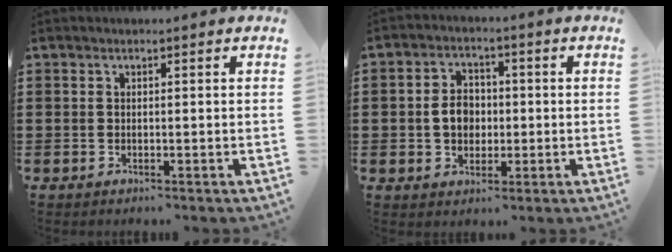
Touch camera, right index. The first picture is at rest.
{"total": 5.0, "force": [-0.4, 3.9, 3.1], "torque": [-0.067, 0.007, -0.015]}